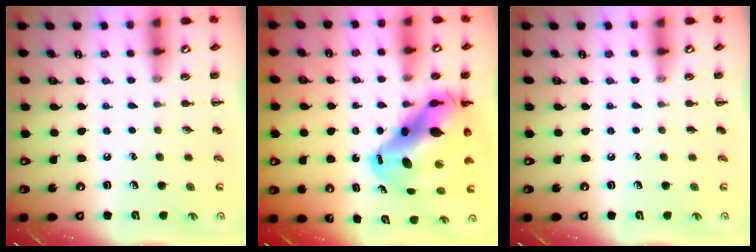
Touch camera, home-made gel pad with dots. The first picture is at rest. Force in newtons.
{"total": 15.8, "press": 15.2, "slide": 4.2}
{"total": 0.0}